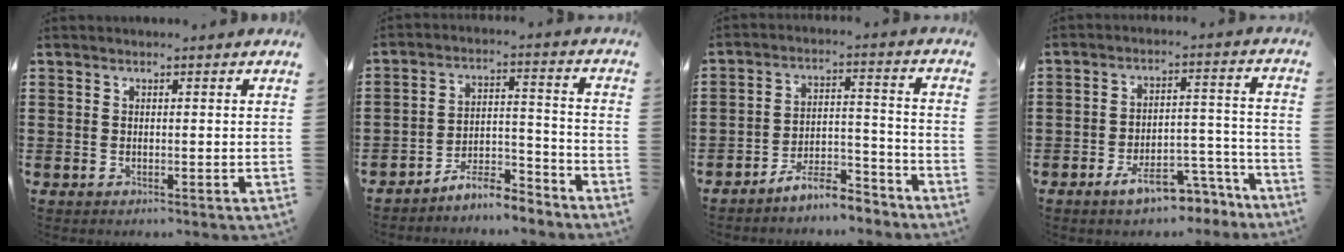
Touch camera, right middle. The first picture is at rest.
{"total": 6.8, "force": [-6.6, 0.7, 1.6], "torque": [-0.029, 0.012, -0.127]}
{"total": 7.4, "force": [-6.9, 1.2, 2.3], "torque": [-0.038, 0.016, -0.131]}
{"total": 7.6, "force": [-6.2, 2.0, 3.9], "torque": [-0.055, 0.017, -0.108]}